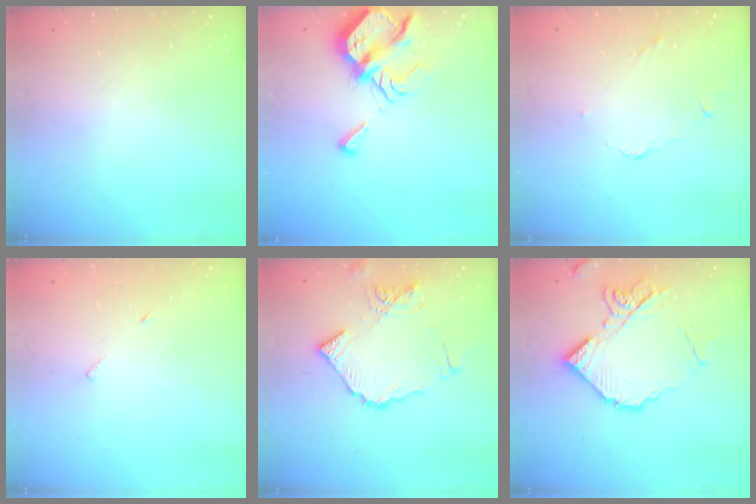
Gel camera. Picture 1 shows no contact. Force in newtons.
{"total": 8.4, "press": 8.3, "slide": 1.2}
{"total": 2.6, "press": 2.5, "slide": 0.6}
{"total": 4.8, "press": 4.8, "slide": 0.6}
{"total": 11.7, "press": 11.6, "slide": 1.2}
{"total": 14.4, "press": 14.3, "slide": 1.6}